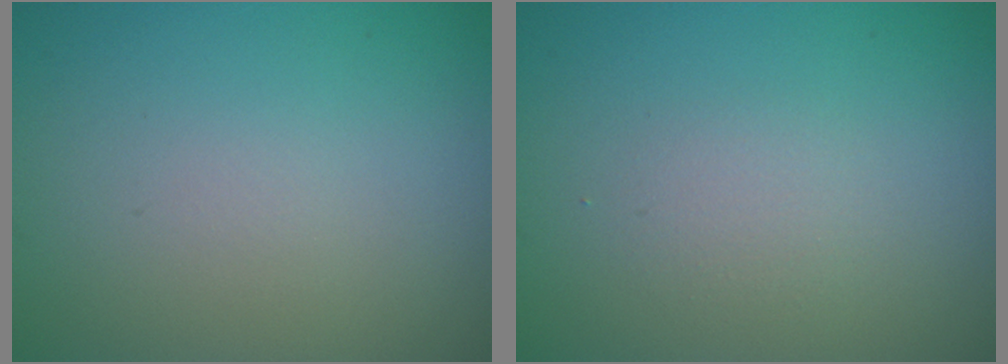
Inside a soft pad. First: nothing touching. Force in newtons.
{"total": 1.2, "press": 1.2, "slide": 0.1}